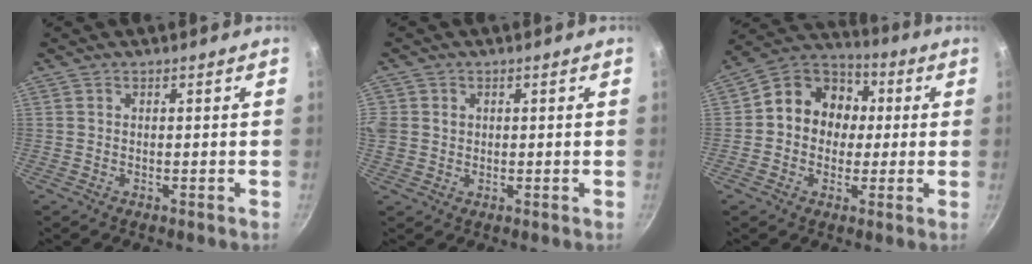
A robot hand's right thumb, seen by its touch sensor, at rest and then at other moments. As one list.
[{"total": 5.2, "force": [0.7, 4.7, 2.2], "torque": [-0.041, 0.006, 0.013]}, {"total": 13.0, "force": [1.0, 11.1, 6.6], "torque": [-0.061, 0.029, -0.006]}]